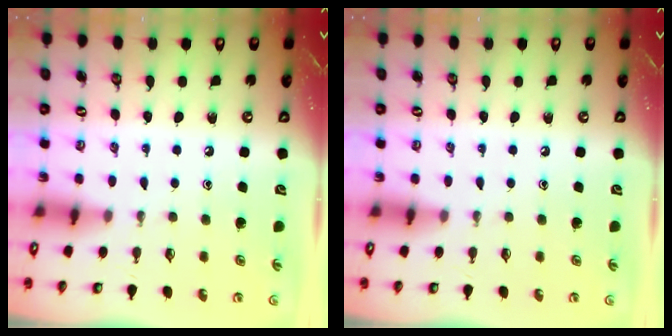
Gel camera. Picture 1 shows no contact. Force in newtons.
{"total": 0.0}